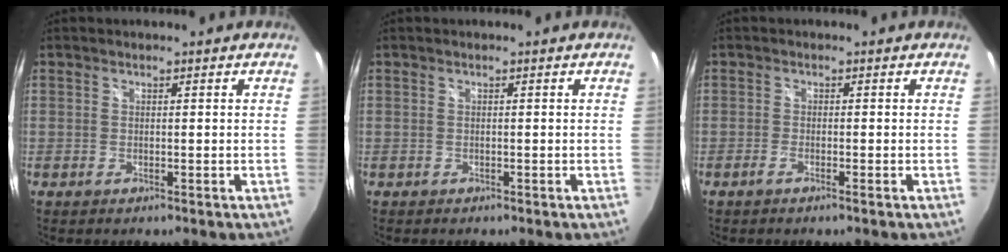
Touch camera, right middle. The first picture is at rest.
{"total": 0.0}
{"total": 1.7, "force": [-1.2, -0.3, 1.1], "torque": [-0.027, -0.003, -0.024]}